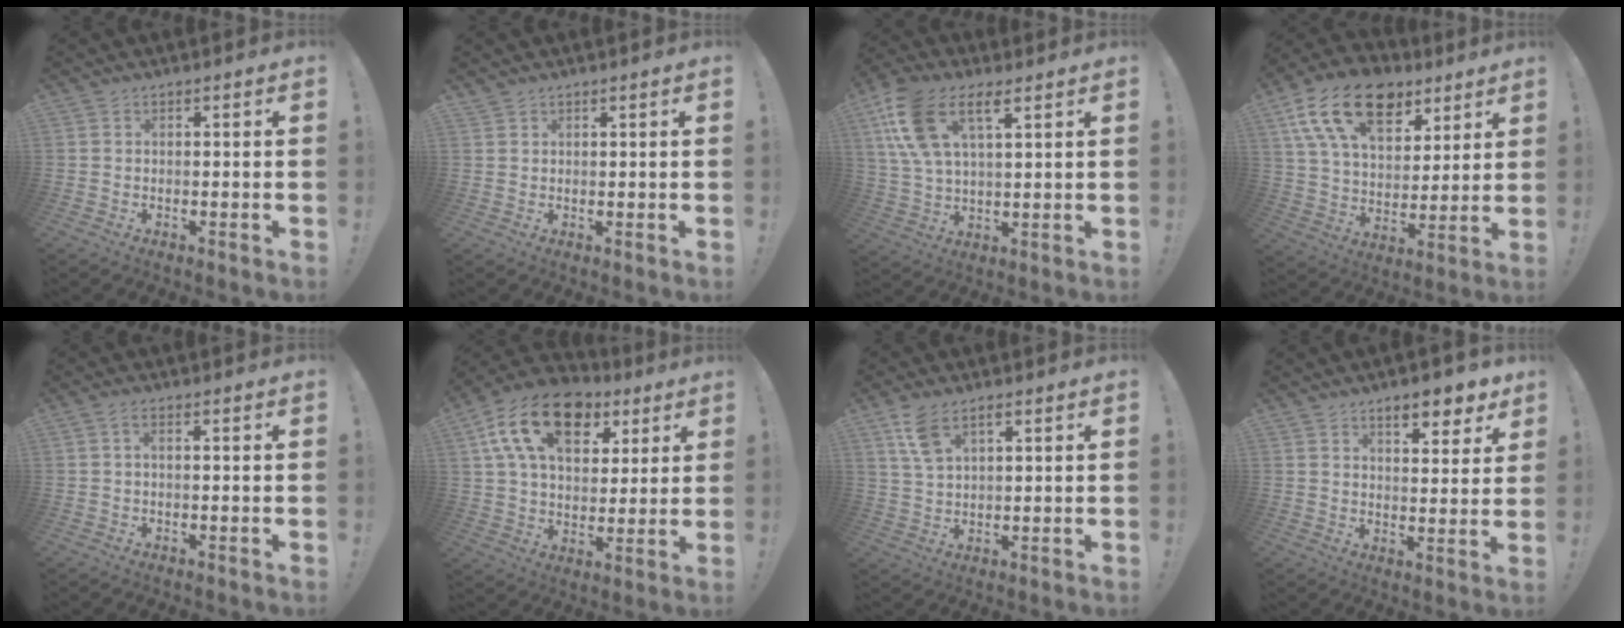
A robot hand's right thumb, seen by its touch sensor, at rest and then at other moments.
{"total": 1.9, "force": [1.5, 1.3, 0.2], "torque": [0.008, -0.013, 0.026]}
{"total": 14.2, "force": [7.2, 6.8, 10.2], "torque": [-0.210, -0.013, 0.134]}
{"total": 20.7, "force": [11.0, 12.6, 12.2], "torque": [-0.211, -0.053, 0.201]}
{"total": 1.6, "force": [-0.3, 0.3, 1.6], "torque": [-0.032, 0.005, -0.005]}
{"total": 19.8, "force": [9.2, 11.9, 12.8], "torque": [-0.211, -0.034, 0.166]}
{"total": 6.4, "force": [3.6, 3.0, 4.4], "torque": [-0.082, -0.013, 0.065]}
{"total": 8.3, "force": [5.8, 2.8, 5.1], "torque": [-0.058, -0.035, 0.098]}